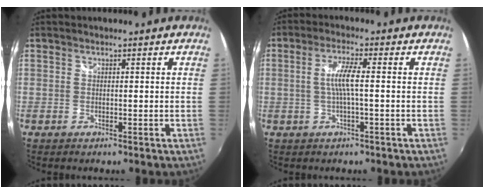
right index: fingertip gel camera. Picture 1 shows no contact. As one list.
[{"total": 4.8, "force": [-0.3, 0.1, 4.8], "torque": [-0.095, 0.001, -0.002]}]